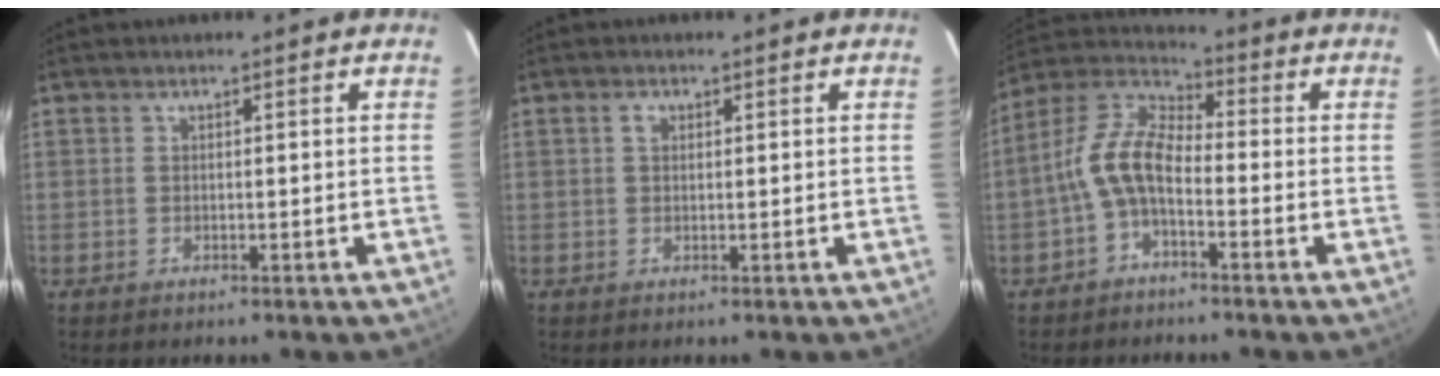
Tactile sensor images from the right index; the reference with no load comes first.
{"total": 1.3, "force": [0.4, 1.0, 0.8], "torque": [-0.013, 0.007, 0.006]}
{"total": 8.6, "force": [-2.9, 4.1, 6.9], "torque": [-0.152, 0.021, -0.064]}